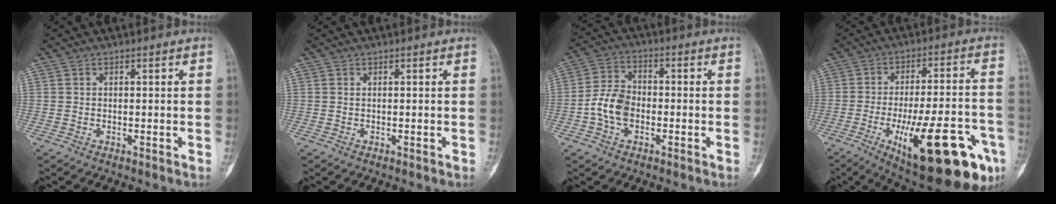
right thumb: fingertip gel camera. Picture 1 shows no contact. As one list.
[{"total": 0.0}, {"total": 7.8, "force": [-1.9, 5.4, 5.3], "torque": [-0.093, 0.023, -0.046]}, {"total": 26.1, "force": [-10.6, 8.3, 22.4], "torque": [-0.276, 0.026, -0.139]}]